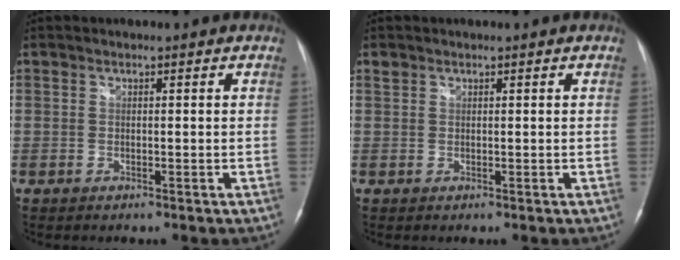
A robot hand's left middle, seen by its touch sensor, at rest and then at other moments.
{"total": 0.7, "force": [0.5, 0.5, 0.1], "torque": [-0.003, 0.010, 0.010]}